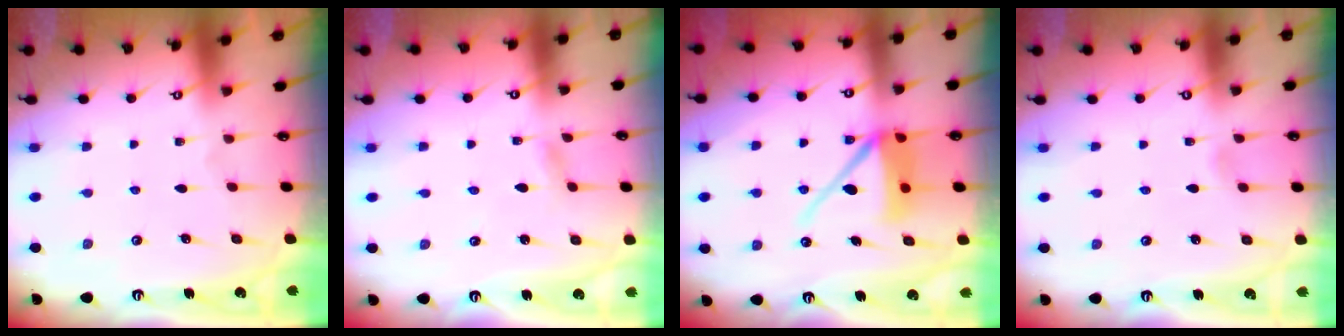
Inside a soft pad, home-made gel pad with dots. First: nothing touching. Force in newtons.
{"total": 2.1, "press": 2.1, "slide": 0.2}
{"total": 11.6, "press": 11.5, "slide": 1.8}
{"total": 2.0, "press": 2.0, "slide": 0.3}